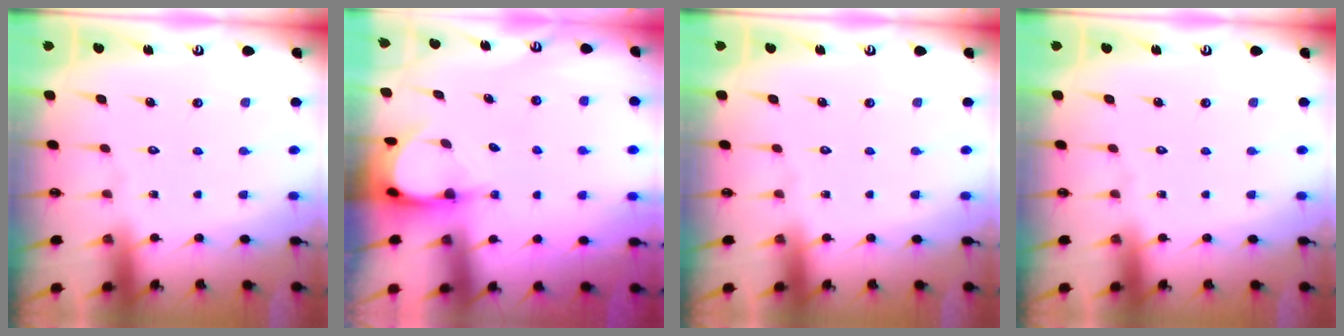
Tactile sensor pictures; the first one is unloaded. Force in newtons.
{"total": 3.9, "press": 3.9, "slide": 0.2}
{"total": 0.0}
{"total": 0.0}